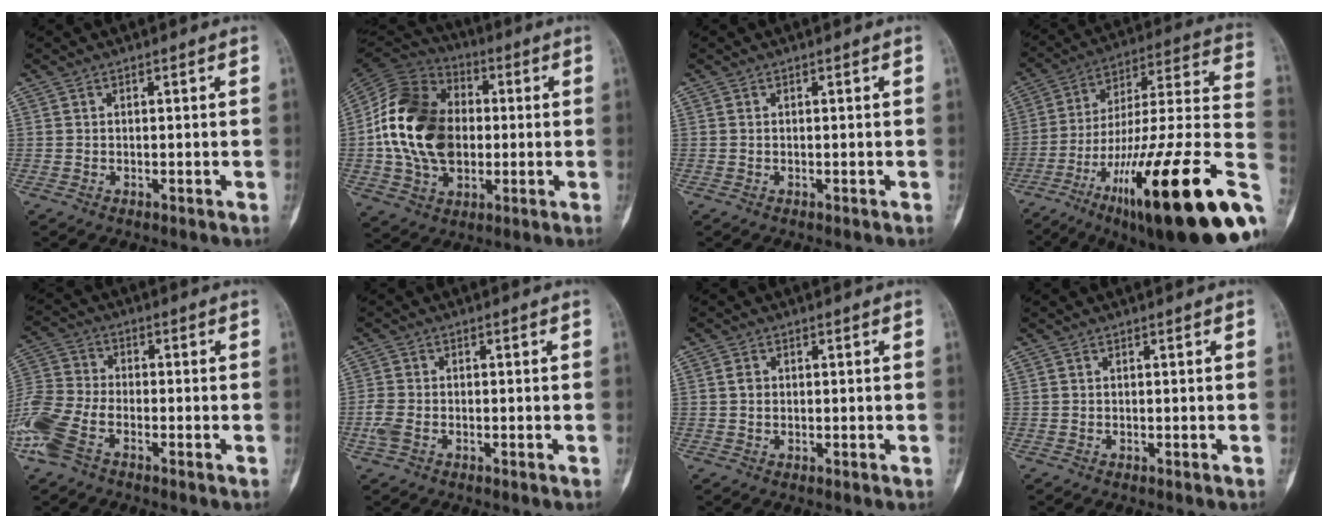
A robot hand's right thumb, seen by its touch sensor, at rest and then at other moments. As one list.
[{"total": 21.2, "force": [0.1, 15.1, 14.9], "torque": [-0.264, 0.015, -0.001]}, {"total": 0.0}, {"total": 36.0, "force": [-14.3, 8.3, 32.0], "torque": [-0.426, 0.048, -0.220]}, {"total": 11.2, "force": [-5.4, 6.0, 7.8], "torque": [-0.194, 0.012, -0.117]}, {"total": 3.2, "force": [-1.2, 1.9, 2.2], "torque": [-0.066, 0.003, -0.027]}, {"total": 1.5, "force": [0.2, 1.2, 0.9], "torque": [-0.014, 0.002, 0.004]}, {"total": 0.0}]